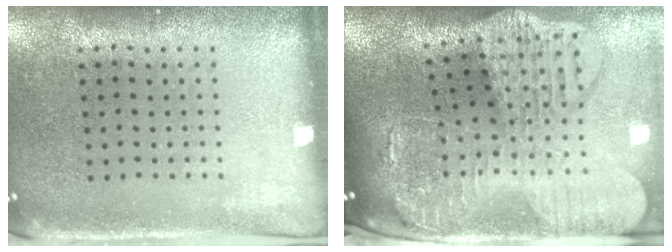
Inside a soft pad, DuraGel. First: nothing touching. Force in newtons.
{"total": 4.5, "press": 3.4, "slide": 3.0}